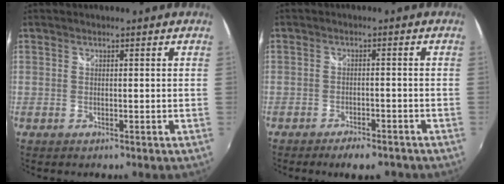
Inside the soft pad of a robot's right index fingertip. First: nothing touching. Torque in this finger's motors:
{"motor_torque": [0.01, 0.05, 0.00, -0.03]}